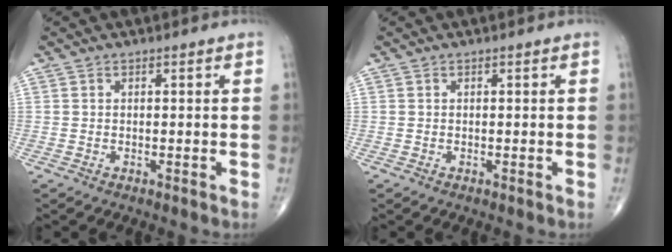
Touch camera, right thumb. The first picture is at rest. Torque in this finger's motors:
{"motor_torque": [0.01, 0.02, -0.02, -0.01, 0.01]}